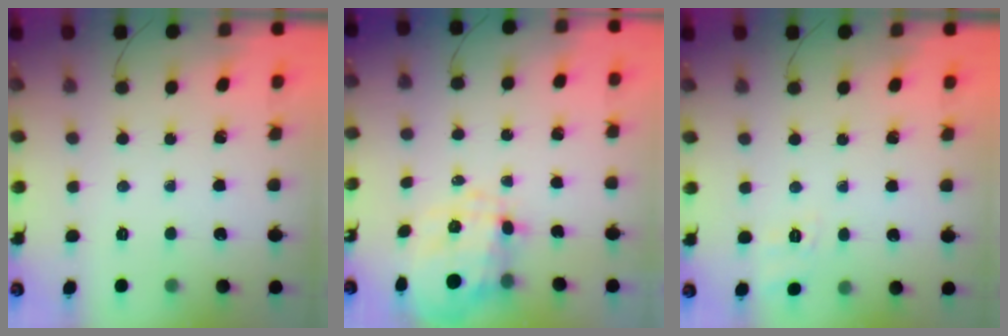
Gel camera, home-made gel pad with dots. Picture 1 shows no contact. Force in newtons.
{"total": 9.2, "press": 9.0, "slide": 2.1}
{"total": 2.2, "press": 0.8, "slide": 2.0}